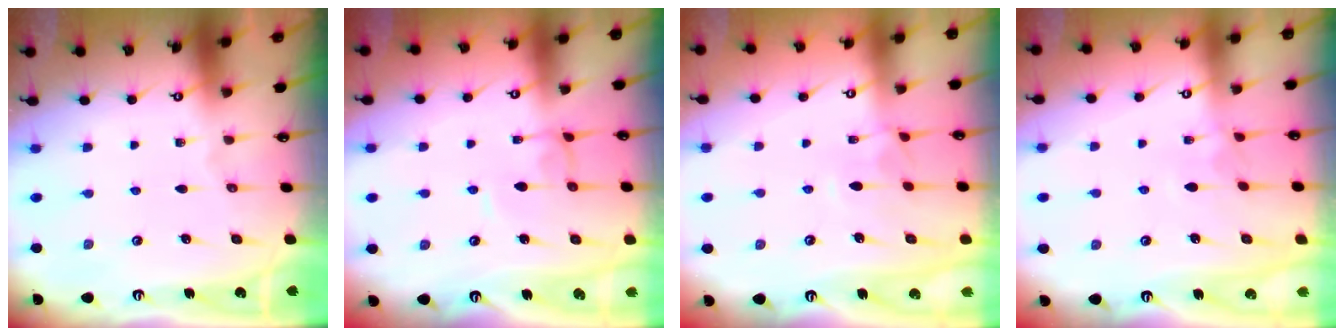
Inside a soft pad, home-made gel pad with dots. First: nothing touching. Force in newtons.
{"total": 1.5, "press": 1.4, "slide": 0.2}
{"total": 2.9, "press": 2.8, "slide": 0.4}
{"total": 2.7, "press": 2.7, "slide": 0.2}